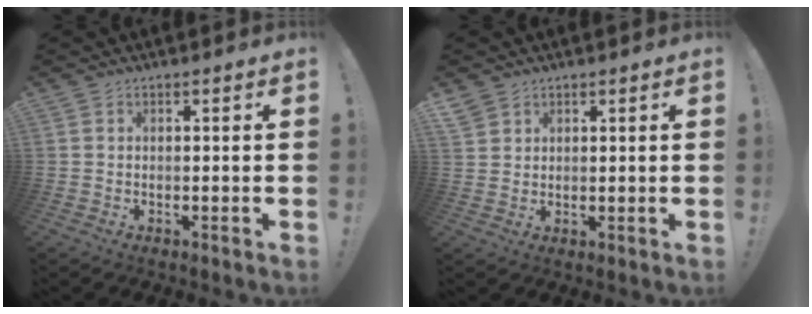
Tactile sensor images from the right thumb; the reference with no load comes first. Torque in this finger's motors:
{"motor_torque": [-0.43, 0.76, -0.10, 0.20, 0.03]}